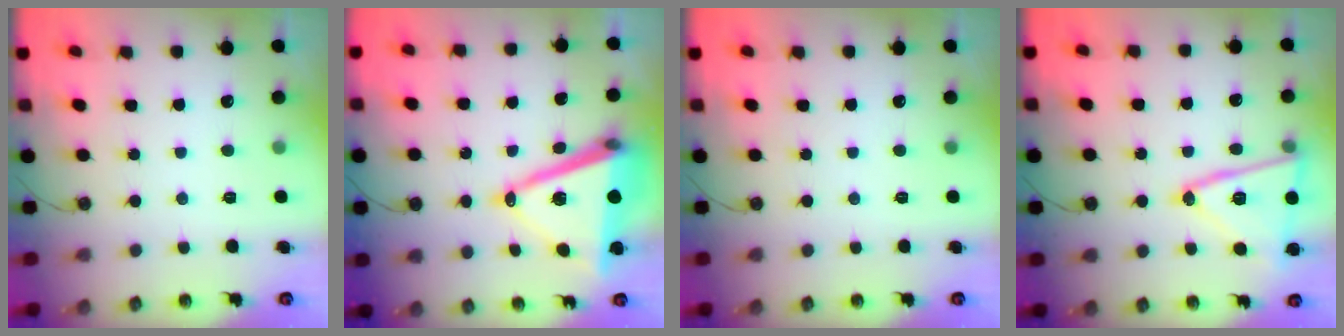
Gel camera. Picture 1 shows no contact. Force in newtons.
{"total": 18.3, "press": 17.9, "slide": 3.9}
{"total": 0.0}
{"total": 16.9, "press": 16.7, "slide": 2.0}